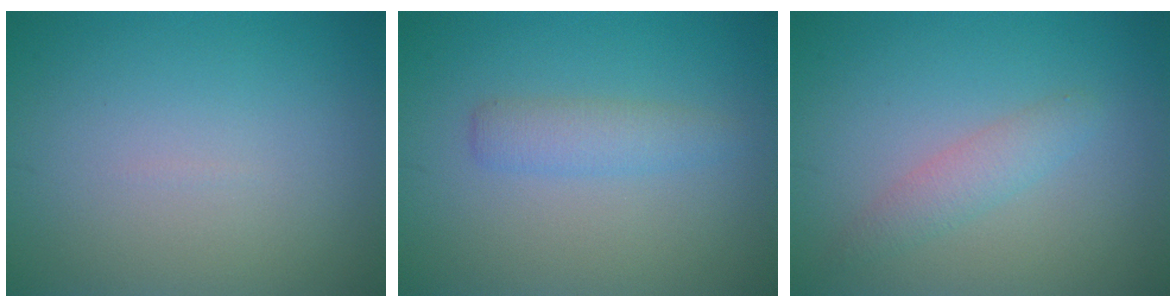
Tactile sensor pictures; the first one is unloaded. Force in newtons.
{"total": 2.1, "press": 2.1, "slide": 0.1}
{"total": 2.0, "press": 2.0, "slide": 0.1}